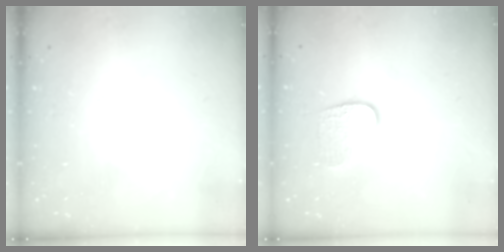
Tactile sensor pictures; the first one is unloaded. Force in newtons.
{"total": 7.0, "press": 7.0, "slide": 0.2}